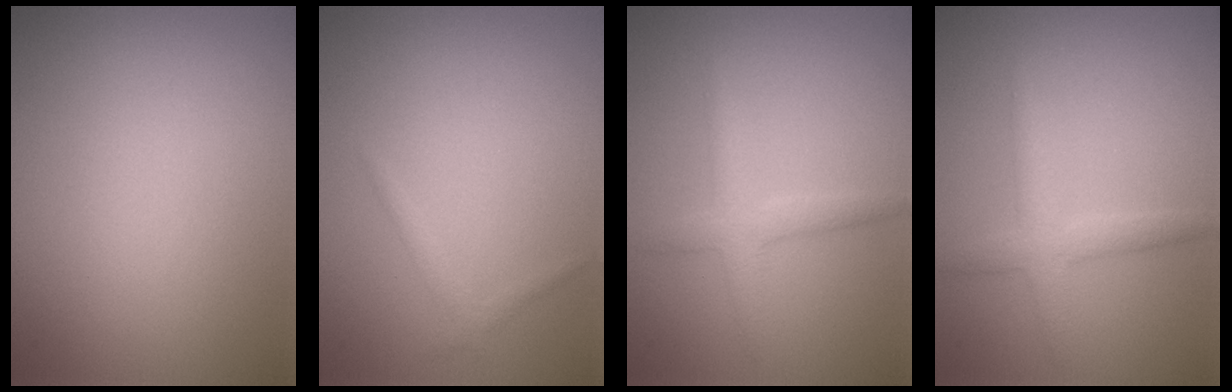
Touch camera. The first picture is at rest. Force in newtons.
{"total": 0.9, "press": 0.9, "slide": 0.1}
{"total": 2.2, "press": 2.2, "slide": 0.1}
{"total": 2.4, "press": 2.4, "slide": 0.1}